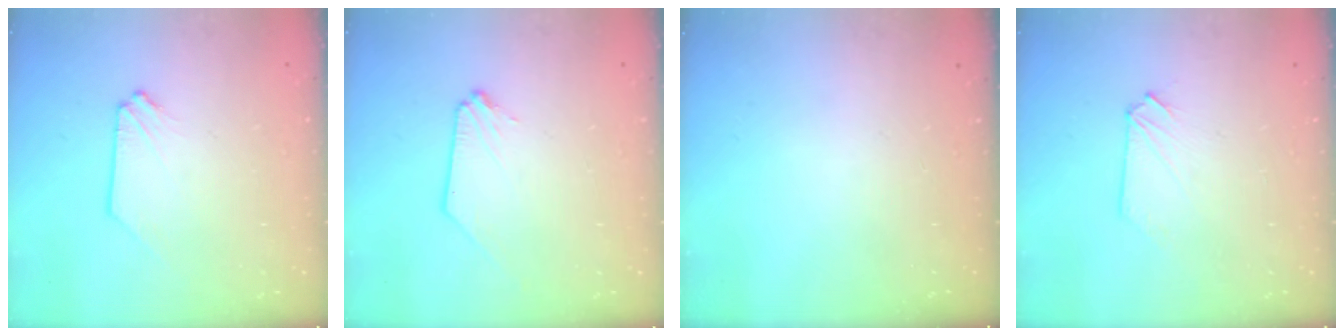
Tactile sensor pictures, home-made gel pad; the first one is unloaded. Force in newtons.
{"total": 0.0}
{"total": 0.0}
{"total": 0.8, "press": 0.8, "slide": 0.2}